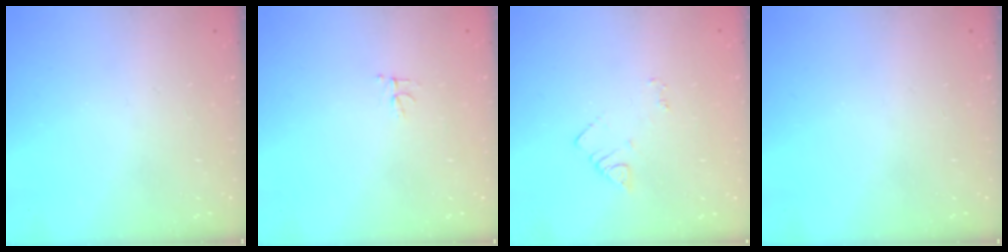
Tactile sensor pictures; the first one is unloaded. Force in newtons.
{"total": 2.8, "press": 2.8, "slide": 0.2}
{"total": 3.4, "press": 3.4, "slide": 0.6}
{"total": 0.0}